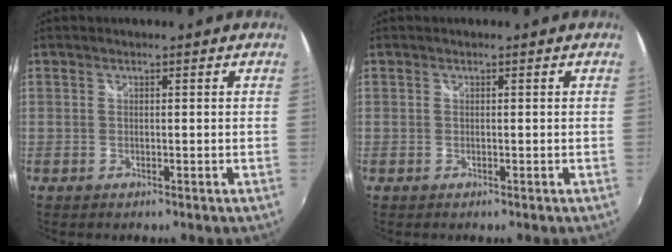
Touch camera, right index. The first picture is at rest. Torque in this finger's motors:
{"motor_torque": [-0.08, -0.06, 0.00, 0.01]}